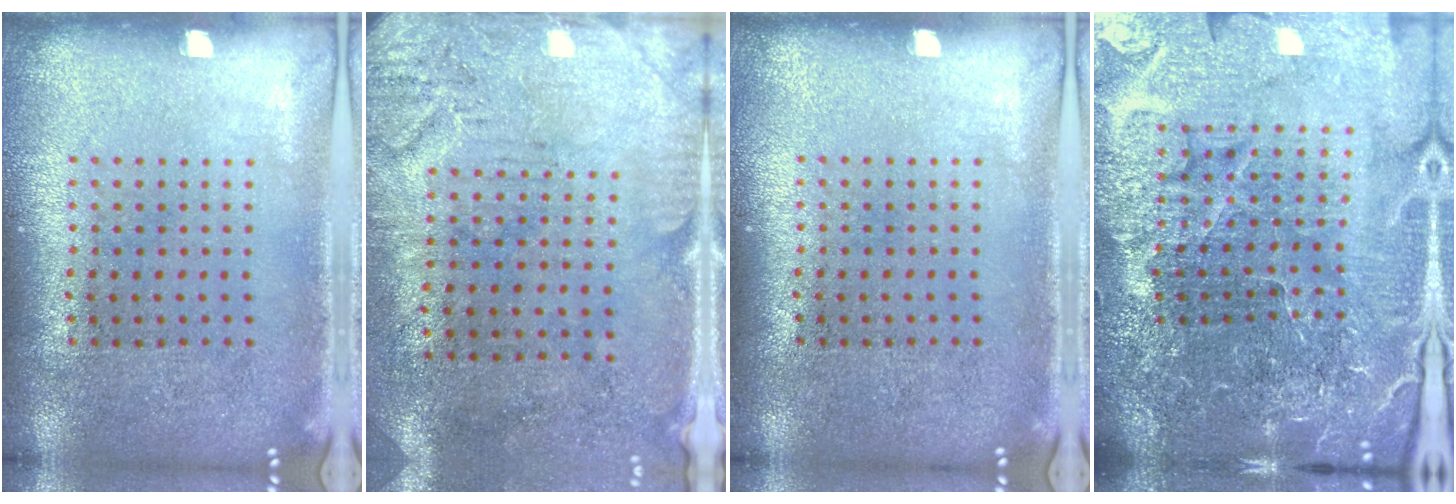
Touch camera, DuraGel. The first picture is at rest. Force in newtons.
{"total": 3.0, "press": 2.5, "slide": 1.8}
{"total": 0.0}
{"total": 6.6, "press": 5.8, "slide": 3.0}